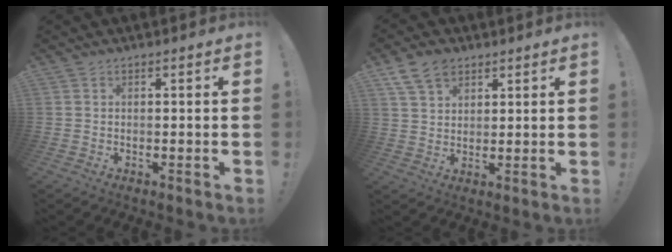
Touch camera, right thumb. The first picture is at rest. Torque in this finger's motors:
{"motor_torque": [-0.35, 1.15, 0.27, 0.03, 0.00]}